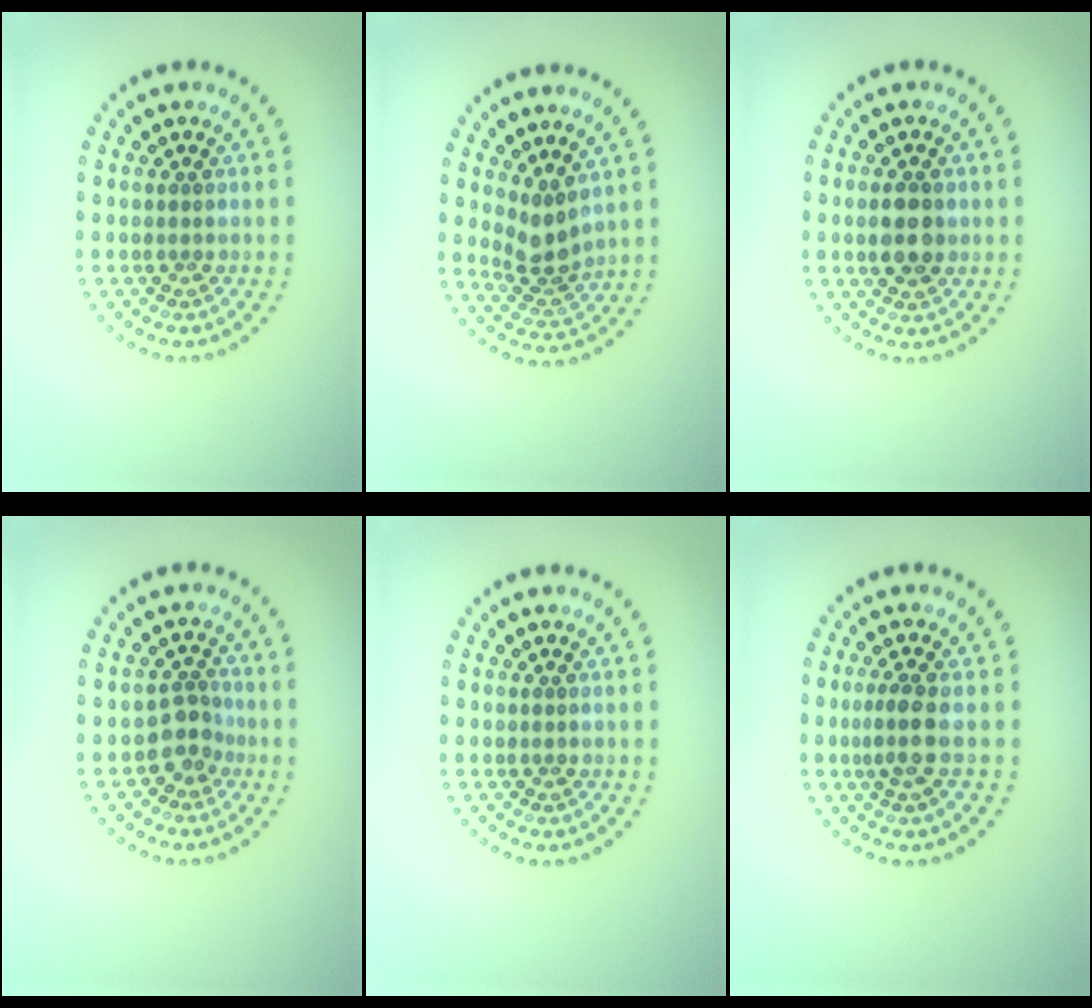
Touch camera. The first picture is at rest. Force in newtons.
{"total": 2.8, "press": 2.1, "slide": 1.8}
{"total": 2.9, "press": 2.9, "slide": 0.1}
{"total": 2.2, "press": 1.7, "slide": 1.4}
{"total": 0.0}
{"total": 2.3, "press": 1.9, "slide": 1.2}